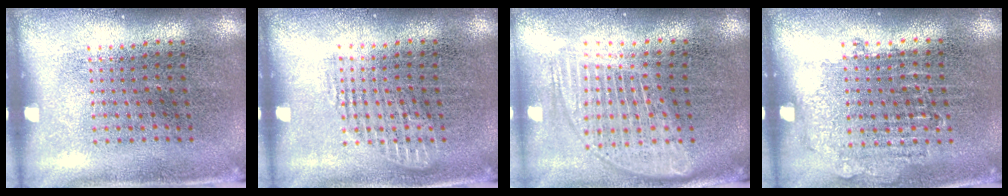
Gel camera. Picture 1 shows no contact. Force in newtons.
{"total": 1.3, "press": 1.2, "slide": 0.4}
{"total": 1.8, "press": 1.5, "slide": 1.0}
{"total": 0.8, "press": 0.7, "slide": 0.3}